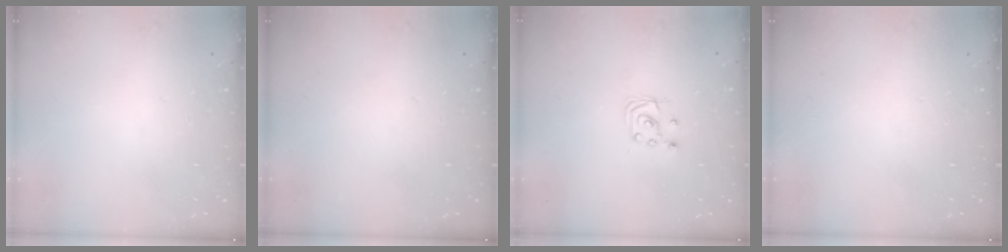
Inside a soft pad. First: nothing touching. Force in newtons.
{"total": 0.0}
{"total": 2.4, "press": 2.4, "slide": 0.2}
{"total": 0.0}